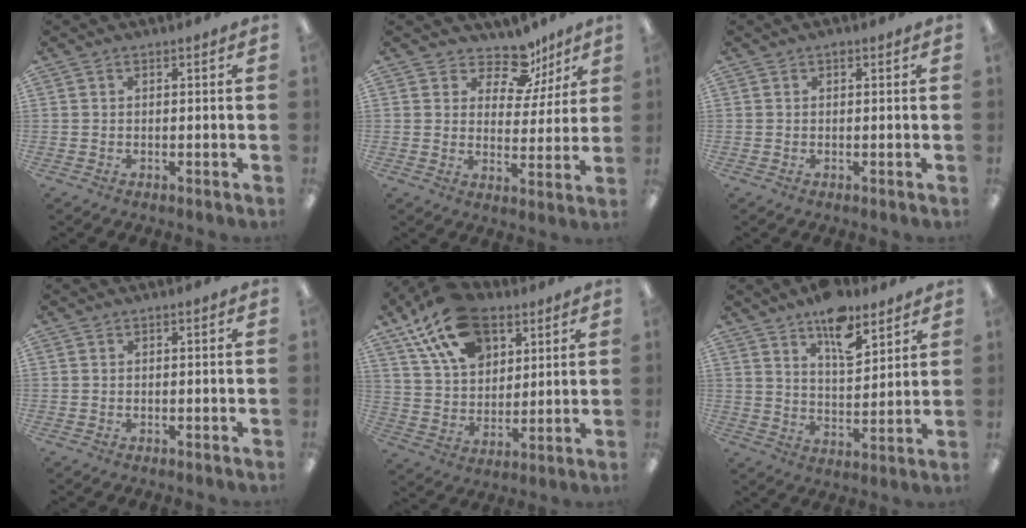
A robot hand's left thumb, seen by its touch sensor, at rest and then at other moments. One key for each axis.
{"total": 11.3, "fx": 8.2, "fy": 6.2, "fz": 4.7, "tx": -0.070, "ty": -0.052, "tz": 0.151}
{"total": 0.6, "fx": 0.4, "fy": 0.4, "fz": 0.3, "tx": -0.007, "ty": 0.004, "tz": 0.007}
{"total": 0.0}
{"total": 19.0, "fx": 11.2, "fy": 11.4, "fz": 10.3, "tx": -0.187, "ty": -0.037, "tz": 0.206}
{"total": 11.7, "fx": 8.3, "fy": 5.1, "fz": 6.6, "tx": -0.087, "ty": -0.046, "tz": 0.141}